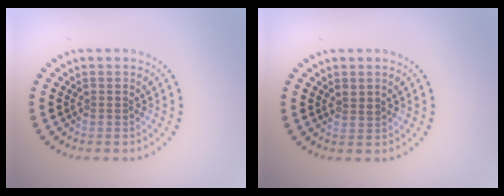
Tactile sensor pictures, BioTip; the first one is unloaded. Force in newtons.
{"total": 0.9, "press": 0.8, "slide": 0.4}